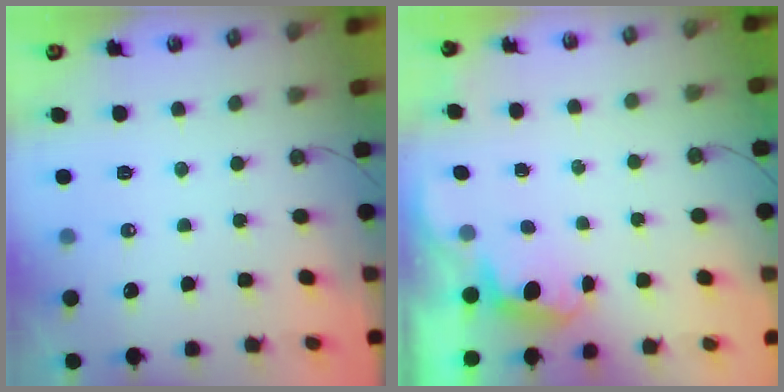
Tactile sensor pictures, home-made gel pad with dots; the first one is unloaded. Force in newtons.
{"total": 0.8, "press": 0.4, "slide": 0.7}